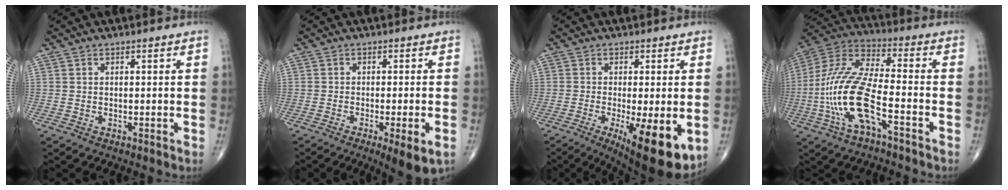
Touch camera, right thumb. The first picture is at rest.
{"total": 6.7, "force": [-2.9, 1.2, 5.9], "torque": [-0.088, -0.006, -0.038]}
{"total": 13.7, "force": [-4.1, 3.8, 12.5], "torque": [-0.164, -0.023, -0.050]}
{"total": 17.1, "force": [-5.6, 5.7, 15.2], "torque": [-0.334, 0.040, -0.106]}